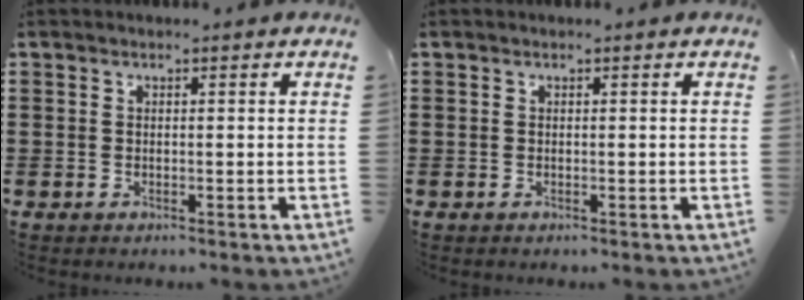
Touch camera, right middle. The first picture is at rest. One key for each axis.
{"total": 0.0}